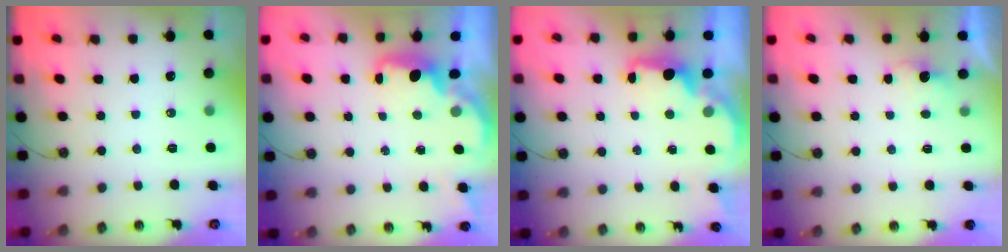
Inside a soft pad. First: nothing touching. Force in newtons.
{"total": 1.6, "press": 1.4, "slide": 0.7}
{"total": 2.4, "press": 2.3, "slide": 0.8}
{"total": 1.9, "press": 1.7, "slide": 0.8}